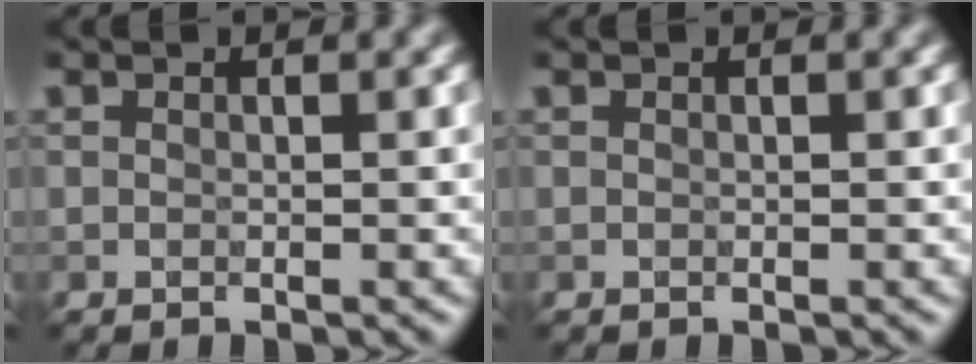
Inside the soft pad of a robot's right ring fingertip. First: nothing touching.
{"total": 0.0}